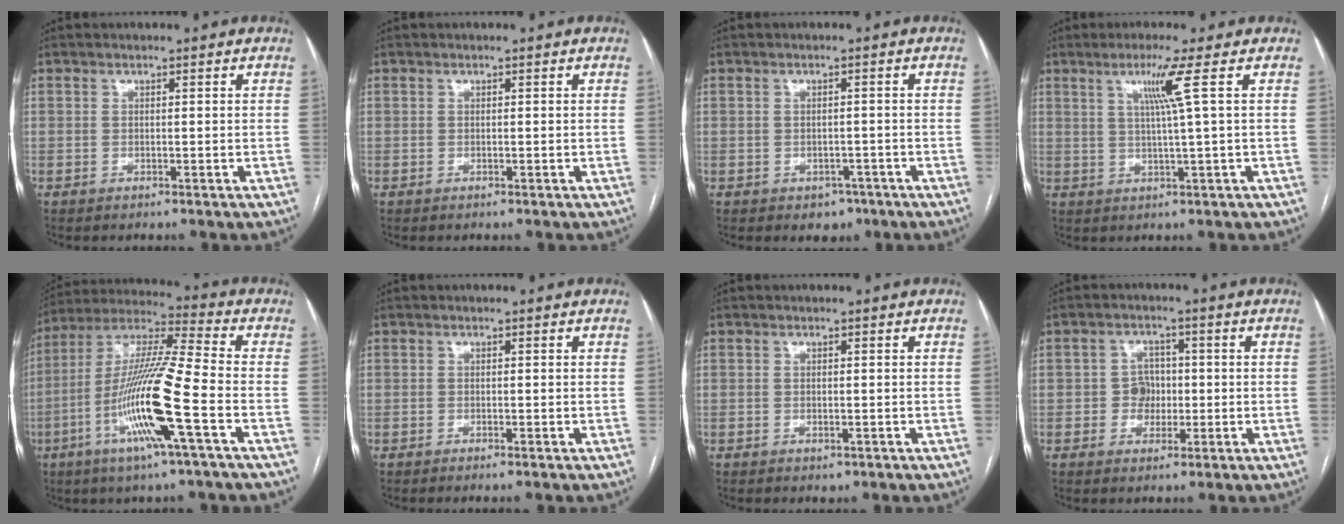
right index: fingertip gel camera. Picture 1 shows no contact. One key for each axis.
{"total": 0.0}
{"total": 2.9, "fx": -1.6, "fy": 2.2, "fz": 1.1, "tx": -0.006, "ty": 0.007, "tz": -0.013}
{"total": 5.2, "fx": 1.9, "fy": -1.7, "fz": 4.5, "tx": -0.089, "ty": -0.006, "tz": 0.038}
{"total": 16.8, "fx": -5.6, "fy": -0.2, "fz": 15.8, "tx": -0.316, "ty": -0.010, "tz": -0.113}
{"total": 0.6, "fx": -0.4, "fy": -0.1, "fz": 0.5, "tx": -0.012, "ty": 0.000, "tz": -0.007}
{"total": 0.9, "fx": -0.4, "fy": 0.5, "fz": 0.7, "tx": -0.011, "ty": -0.002, "tz": -0.001}
{"total": 3.9, "fx": -0.5, "fy": 3.5, "fz": 1.5, "tx": -0.019, "ty": 0.013, "tz": -0.006}